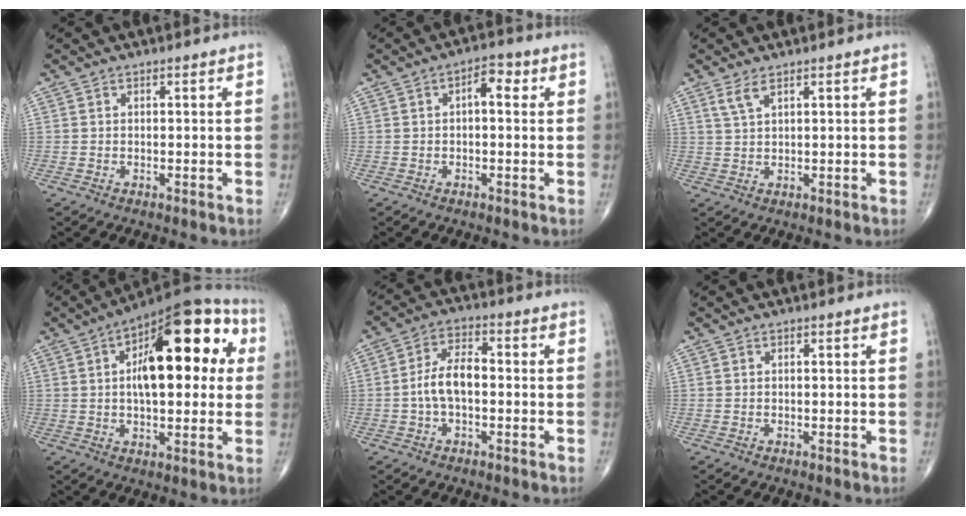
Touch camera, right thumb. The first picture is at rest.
{"total": 4.1, "force": [0.9, 2.0, 3.5], "torque": [-0.040, 0.012, 0.006]}
{"total": 2.6, "force": [1.7, 0.7, 1.8], "torque": [-0.042, -0.002, 0.041]}
{"total": 22.4, "force": [4.8, 10.0, 19.5], "torque": [-0.254, 0.020, 0.059]}
{"total": 7.1, "force": [-0.9, 3.7, 6.0], "torque": [-0.116, 0.025, -0.024]}
{"total": 0.0}